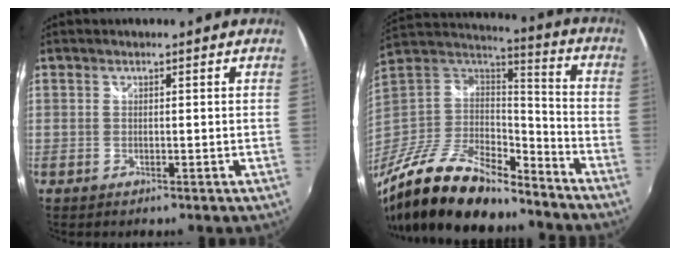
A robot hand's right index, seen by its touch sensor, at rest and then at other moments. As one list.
[{"total": 26.4, "force": [-19.6, 9.2, 15.2], "torque": [-0.308, -0.030, -0.338]}]